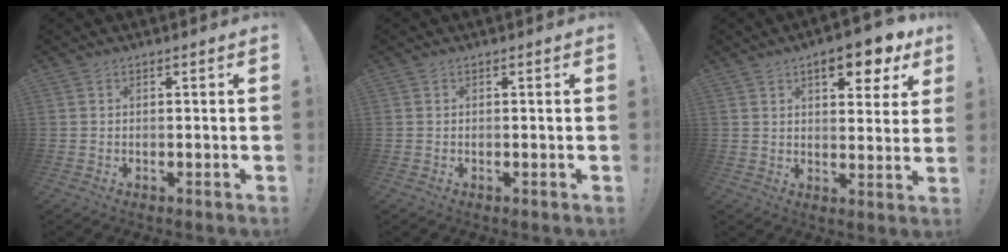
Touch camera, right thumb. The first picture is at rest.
{"total": 0.0}
{"total": 10.9, "force": [6.3, 4.0, 8.0], "torque": [-0.092, -0.035, 0.100]}